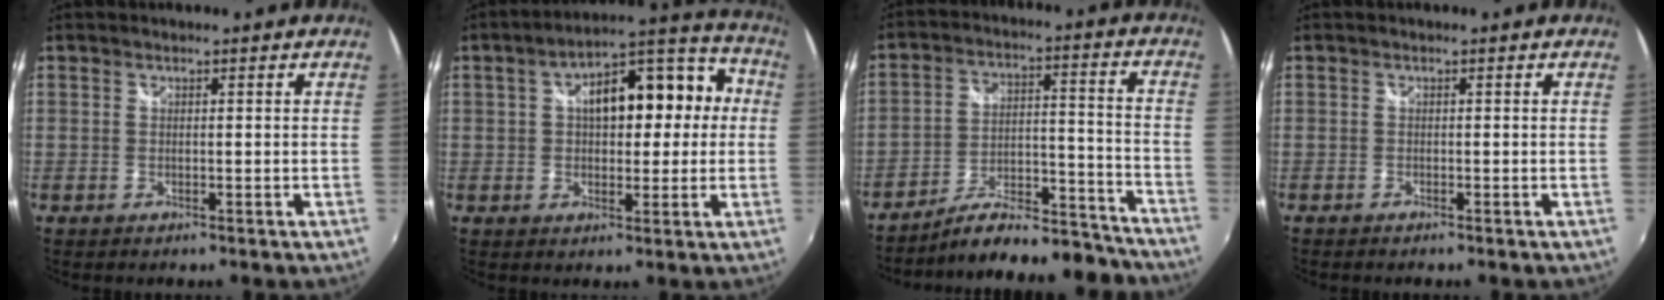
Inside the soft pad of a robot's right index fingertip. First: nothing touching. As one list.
[{"total": 14.3, "force": [1.2, 7.3, 12.2], "torque": [-0.189, 0.043, 0.019]}, {"total": 18.3, "force": [-17.1, 4.0, 5.3], "torque": [-0.086, 0.037, -0.229]}, {"total": 0.7, "force": [-0.7, -0.1, 0.1], "torque": [-0.007, -0.004, -0.015]}]